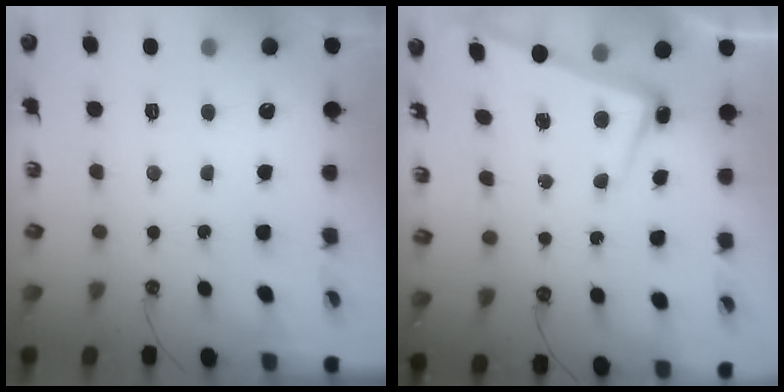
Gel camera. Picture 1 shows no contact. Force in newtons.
{"total": 2.2, "press": 2.1, "slide": 0.8}